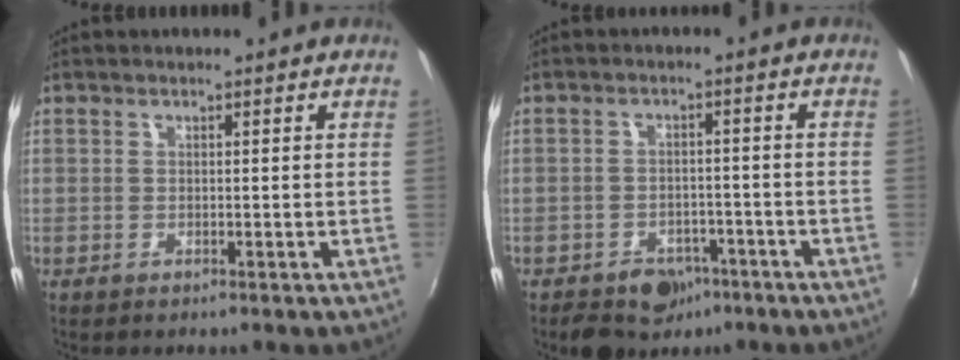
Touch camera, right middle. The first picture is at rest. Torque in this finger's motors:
{"motor_torque": [0.05, -0.05, 0.04, 0.01]}